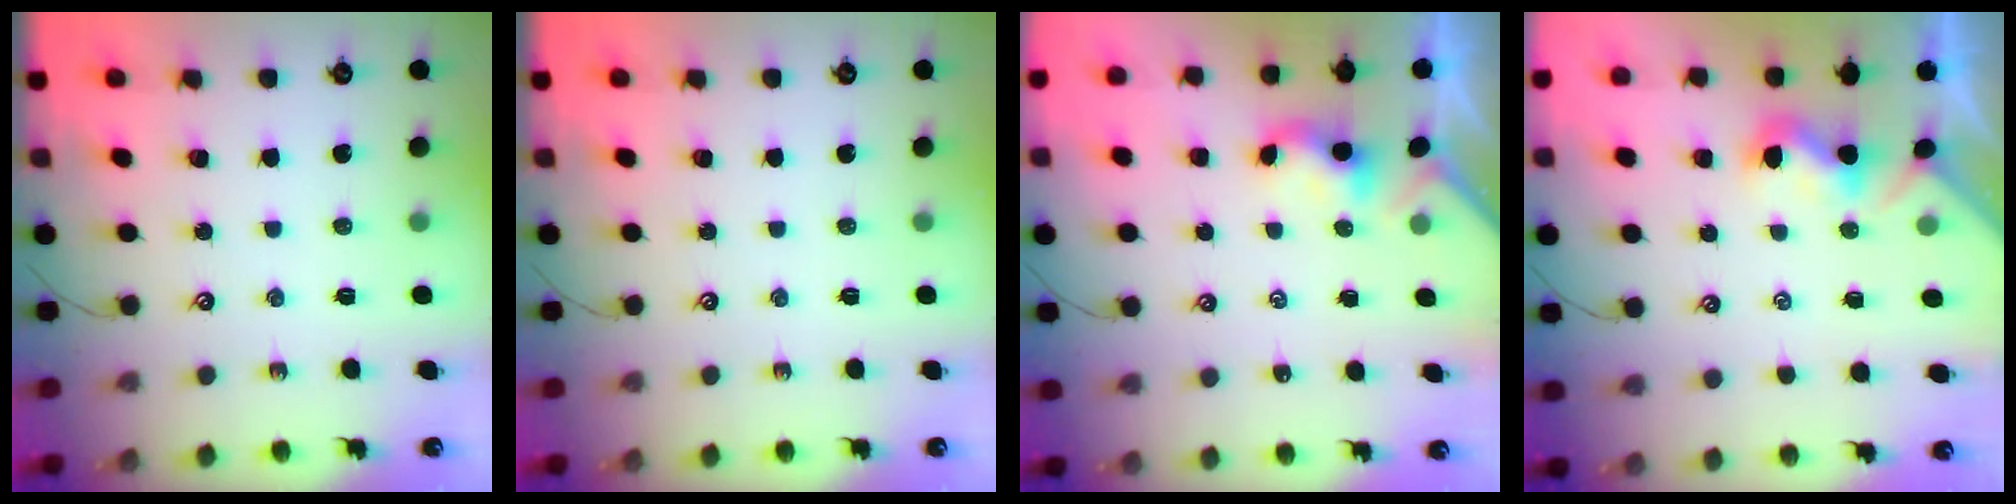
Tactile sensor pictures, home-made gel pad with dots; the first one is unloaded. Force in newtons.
{"total": 0.0}
{"total": 1.1, "press": 1.0, "slide": 0.2}
{"total": 1.0, "press": 0.8, "slide": 0.6}